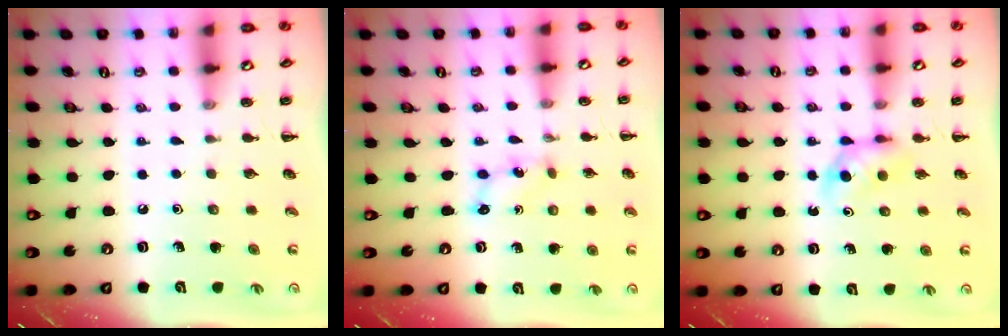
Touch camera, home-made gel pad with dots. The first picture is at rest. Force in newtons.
{"total": 2.5, "press": 2.4, "slide": 0.7}
{"total": 3.6, "press": 3.2, "slide": 1.6}